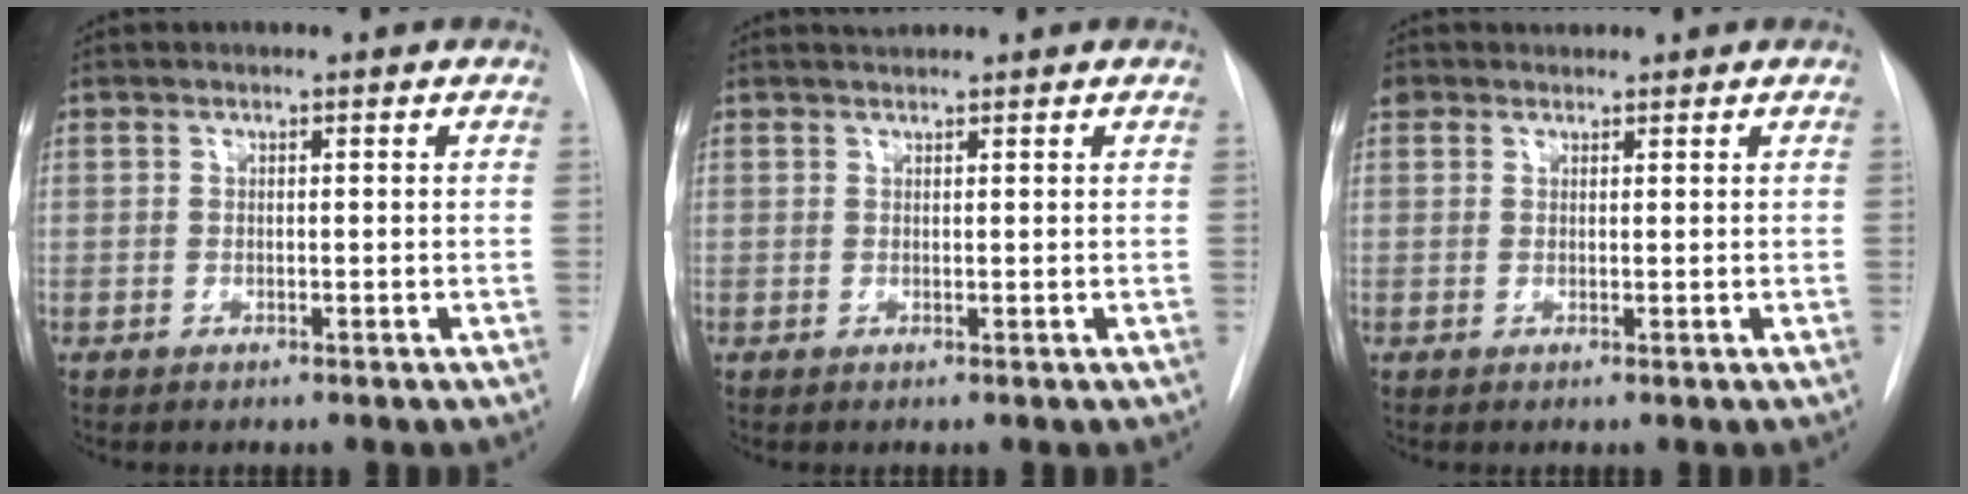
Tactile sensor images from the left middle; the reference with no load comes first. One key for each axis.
{"total": 1.1, "fx": 1.1, "fy": 0.0, "fz": 0.1, "tx": -0.010, "ty": 0.006, "tz": 0.023}
{"total": 2.0, "fx": 1.5, "fy": 1.3, "fz": 0.0, "tx": -0.001, "ty": 0.019, "tz": 0.026}